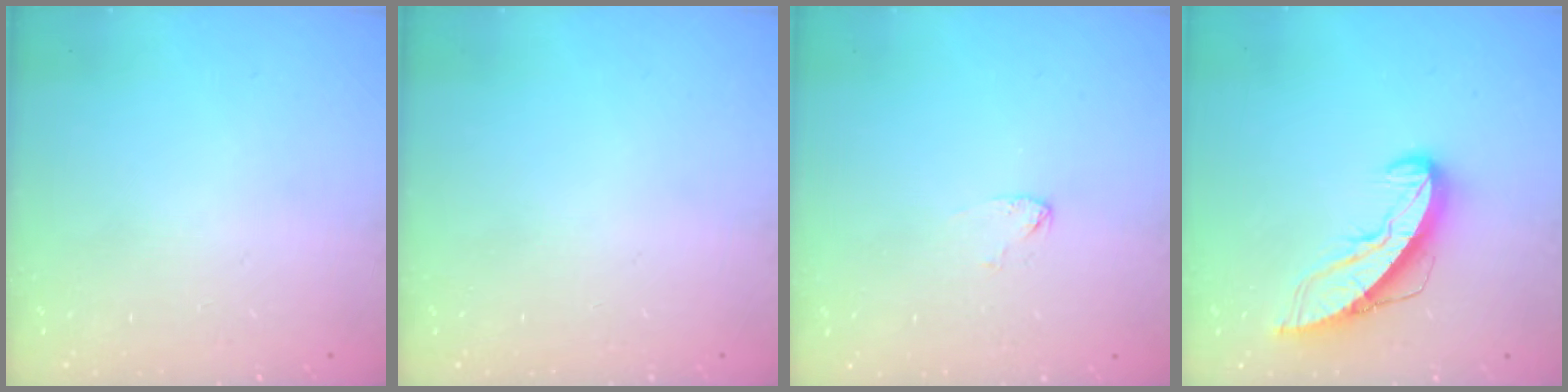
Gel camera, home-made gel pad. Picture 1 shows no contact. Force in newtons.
{"total": 0.0}
{"total": 2.6, "press": 2.6, "slide": 0.1}
{"total": 9.0, "press": 9.0, "slide": 0.9}